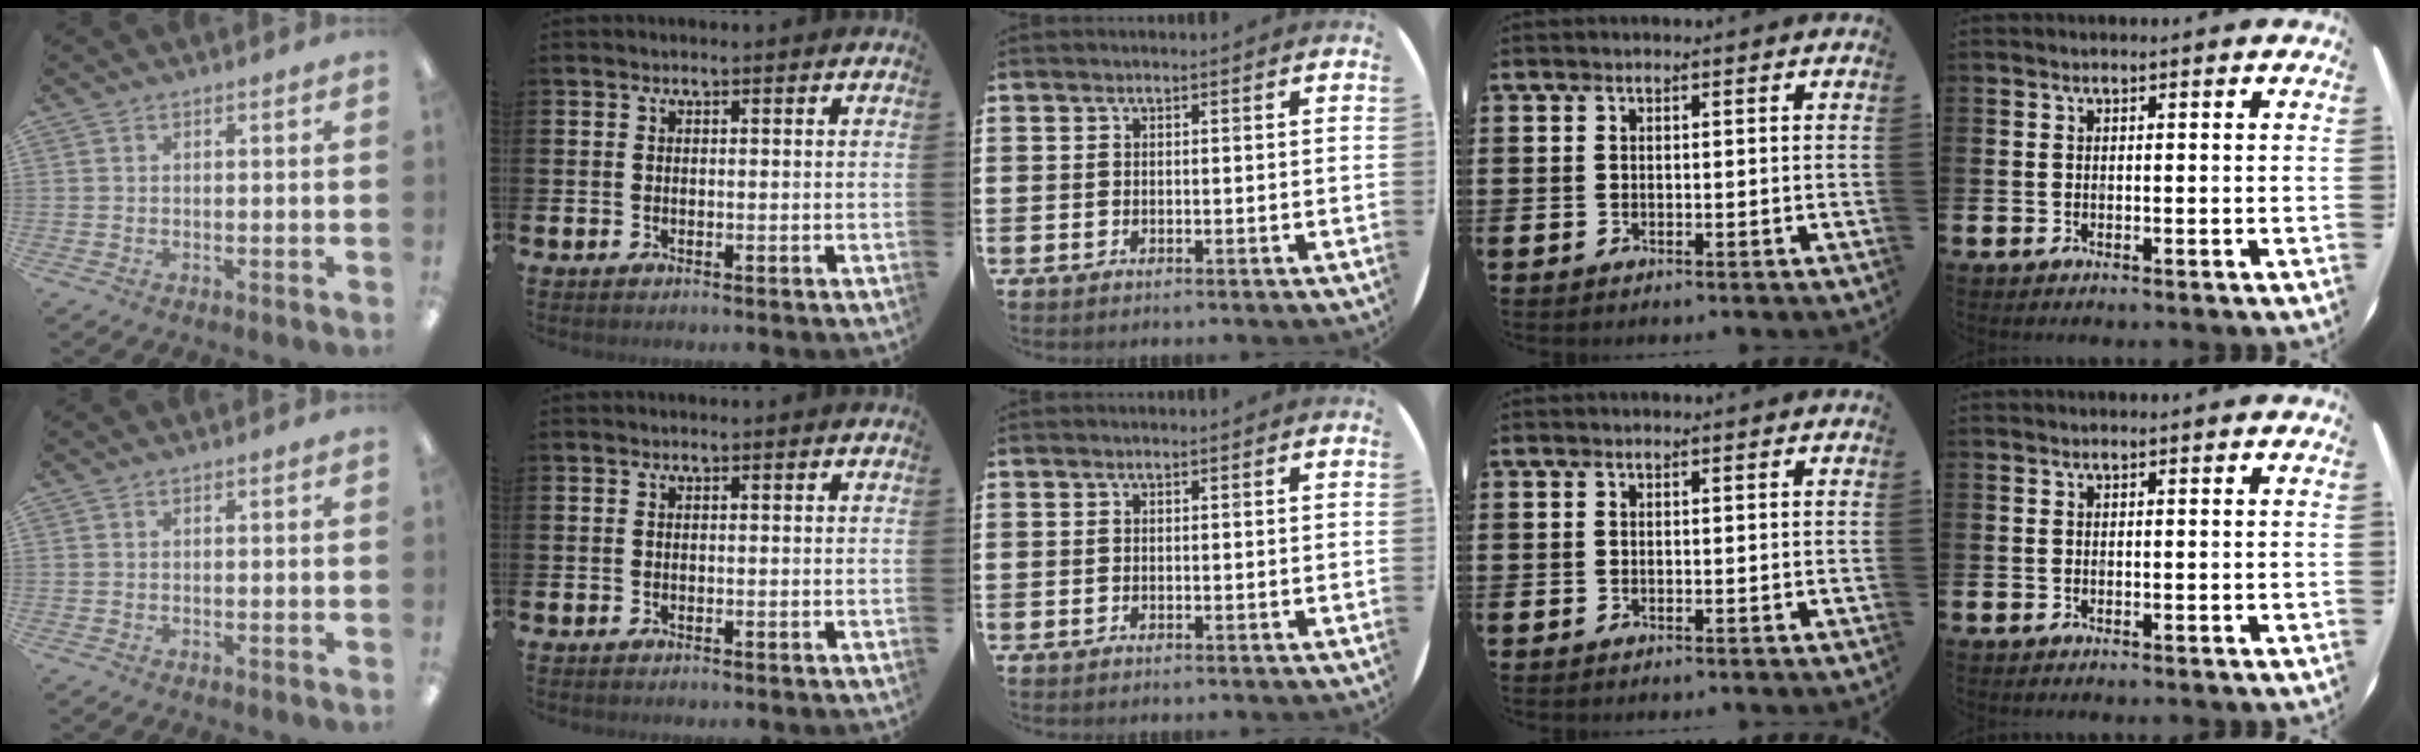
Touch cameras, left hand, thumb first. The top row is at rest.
{}